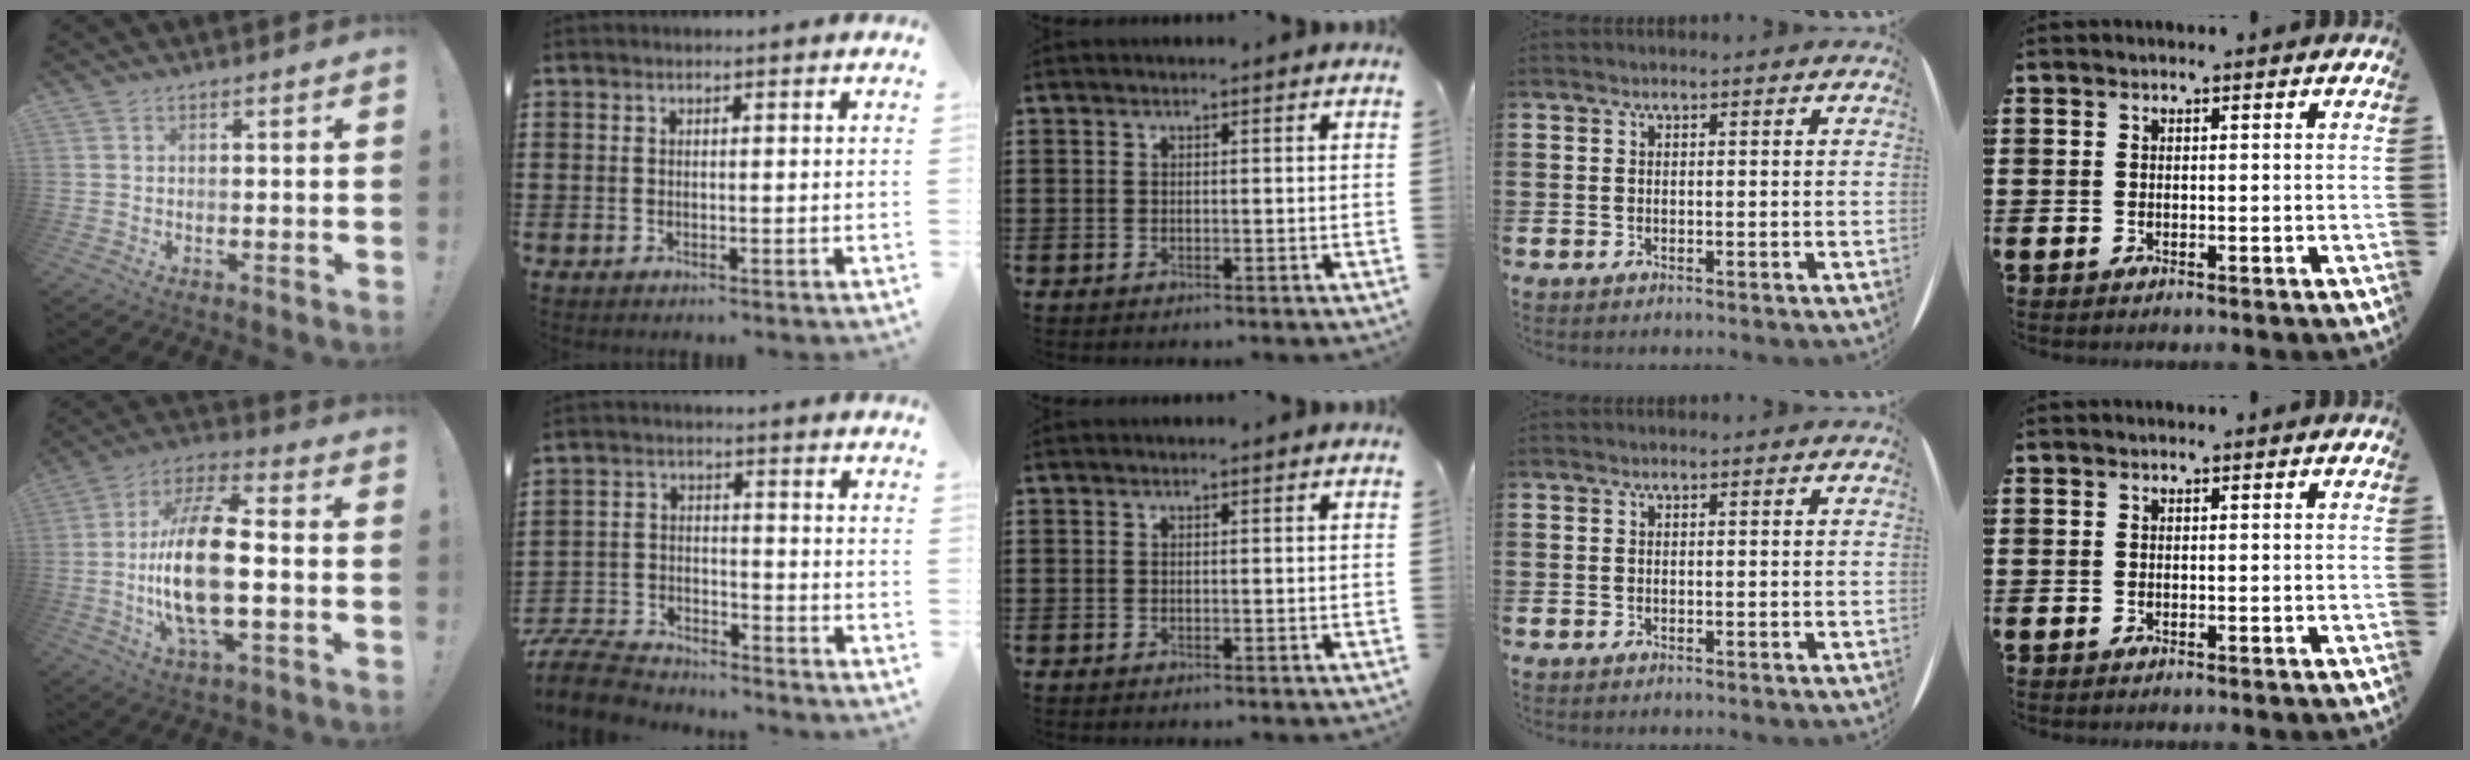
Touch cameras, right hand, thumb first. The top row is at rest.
{"thumb": {"total": 19.9, "force": [-2.0, 7.6, 18.3], "torque": [-0.362, 0.001, -0.038]}, "index": {"total": 8.0, "force": [-7.6, 1.7, 1.5], "torque": [-0.045, 0.015, -0.154]}}